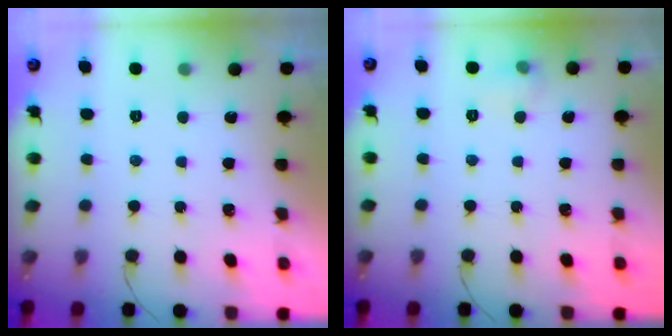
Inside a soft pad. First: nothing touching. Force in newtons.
{"total": 4.9, "press": 4.6, "slide": 1.8}